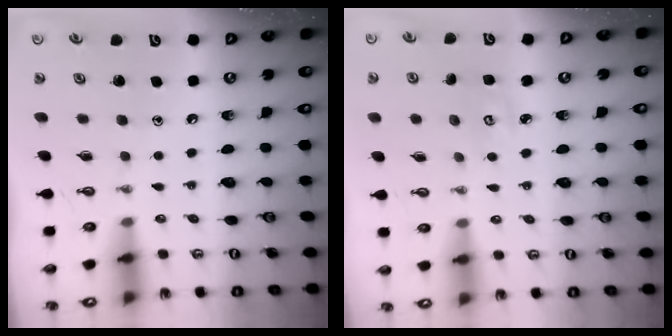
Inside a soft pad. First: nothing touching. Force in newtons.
{"total": 3.1, "press": 3.1, "slide": 0.4}